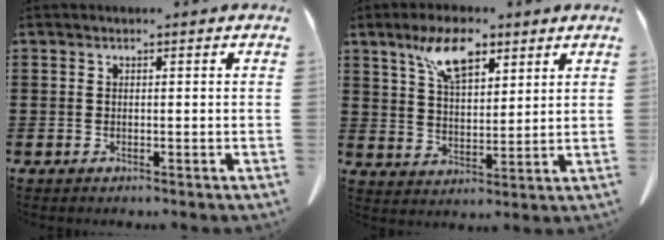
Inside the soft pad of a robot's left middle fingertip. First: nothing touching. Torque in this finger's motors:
{"motor_torque": [0.28, -0.05, 0.28, 0.14]}